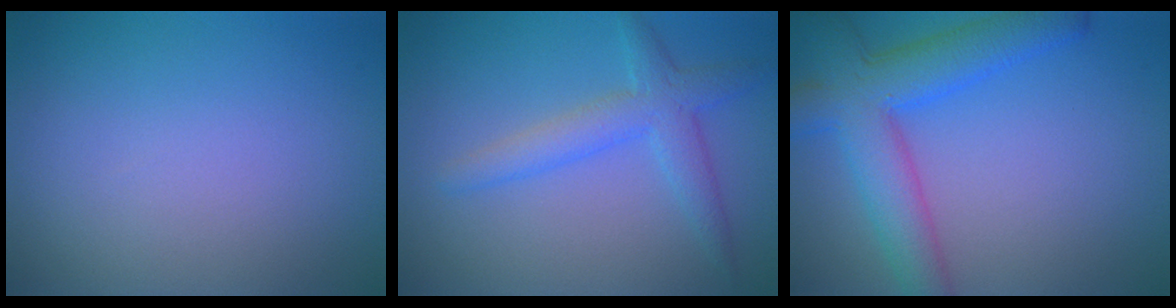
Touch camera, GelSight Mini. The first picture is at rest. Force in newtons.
{"total": 3.4, "press": 3.4, "slide": 0.2}
{"total": 7.0, "press": 7.0, "slide": 0.3}